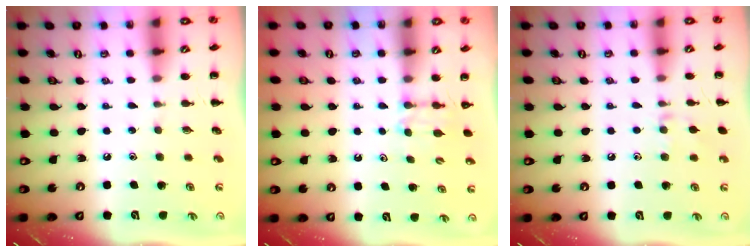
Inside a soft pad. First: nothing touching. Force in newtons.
{"total": 4.2, "press": 4.0, "slide": 1.3}
{"total": 6.9, "press": 6.7, "slide": 1.8}